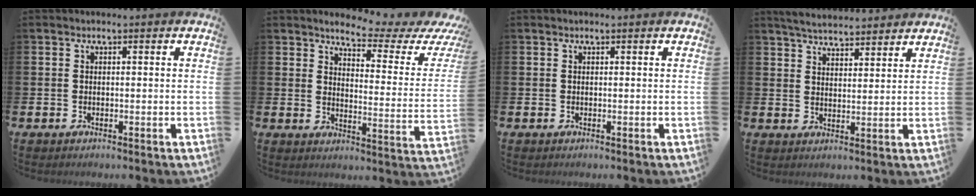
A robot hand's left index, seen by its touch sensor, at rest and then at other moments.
{"total": 4.7, "force": [4.2, 0.6, 2.0], "torque": [-0.046, -0.036, 0.062]}
{"total": 0.0}
{"total": 4.6, "force": [4.5, 0.5, 0.5], "torque": [-0.022, -0.023, 0.082]}